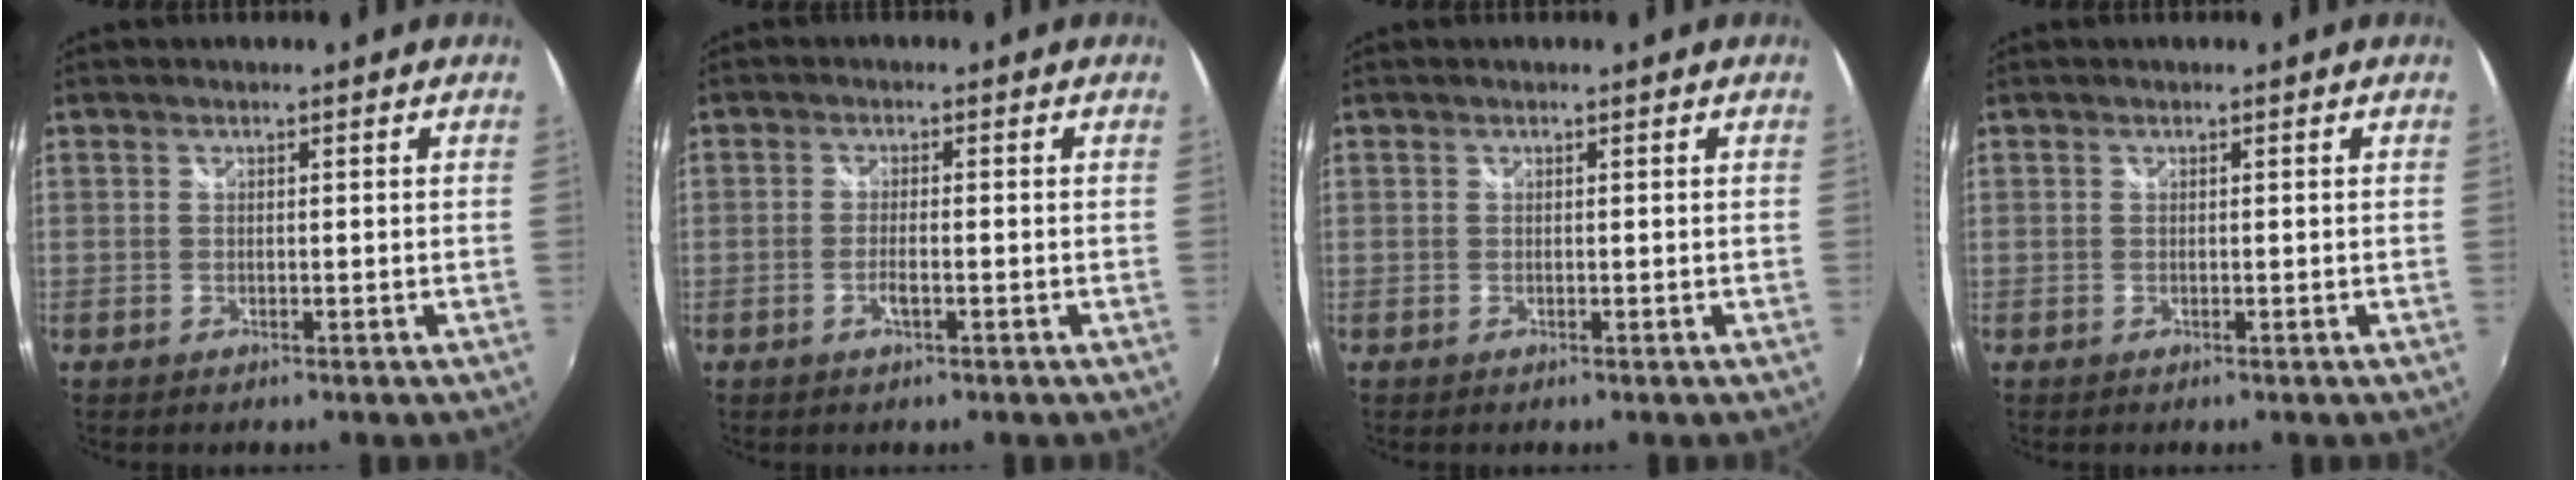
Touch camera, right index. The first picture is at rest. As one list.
[{"total": 2.5, "force": [-1.1, 0.5, 2.2], "torque": [-0.047, -0.001, -0.021]}, {"total": 0.0}, {"total": 0.0}]